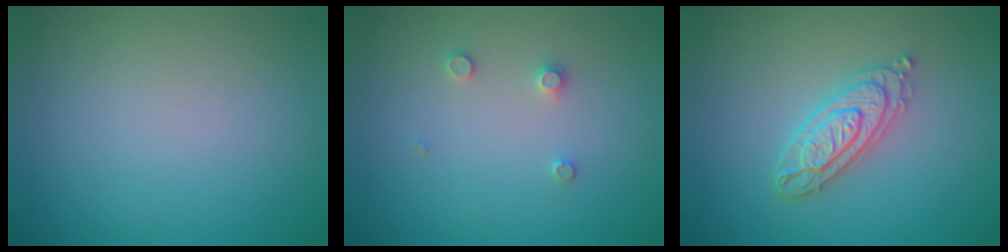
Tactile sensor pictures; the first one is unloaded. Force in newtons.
{"total": 1.0, "press": 1.0, "slide": 0.2}
{"total": 3.0, "press": 2.9, "slide": 0.6}